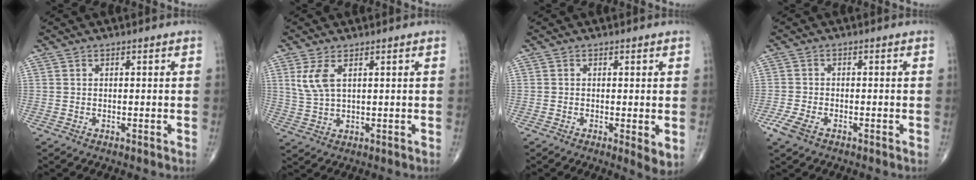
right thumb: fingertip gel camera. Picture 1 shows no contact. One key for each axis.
{"total": 5.0, "fx": 2.0, "fy": 2.0, "fz": 4.1, "tx": -0.097, "ty": -0.004, "tz": 0.050}
{"total": 3.4, "fx": -0.5, "fy": 0.9, "fz": 3.2, "tx": -0.048, "ty": -0.013, "tz": -0.013}
{"total": 3.9, "fx": -2.3, "fy": 1.9, "fz": 2.5, "tx": -0.062, "ty": 0.001, "tz": -0.045}